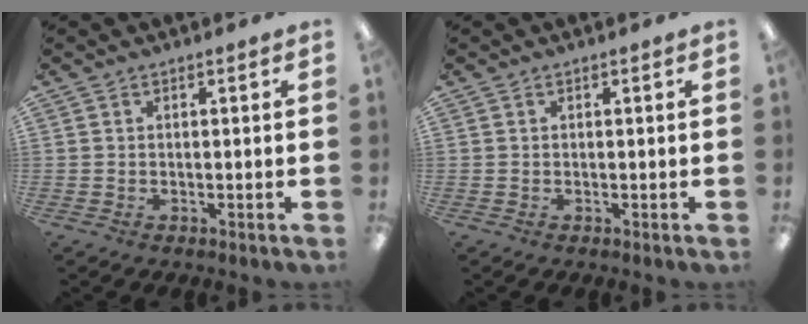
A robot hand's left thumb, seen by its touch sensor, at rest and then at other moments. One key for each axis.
{"total": 0.0}